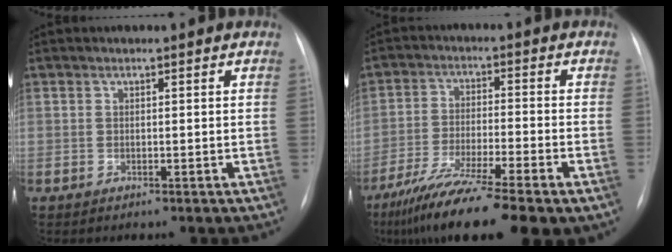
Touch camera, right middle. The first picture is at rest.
{"total": 14.5, "force": [-9.9, 0.9, 10.6], "torque": [-0.185, -0.038, -0.166]}